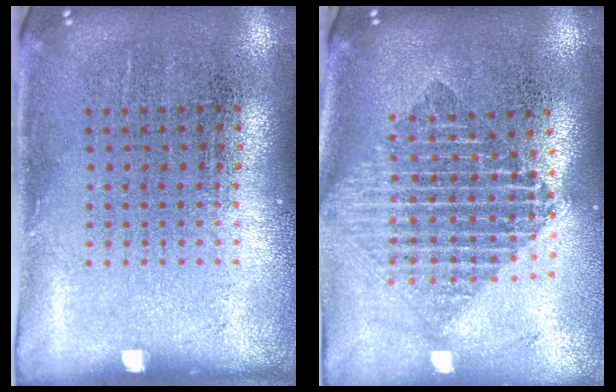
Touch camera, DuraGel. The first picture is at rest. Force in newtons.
{"total": 1.9, "press": 1.5, "slide": 1.1}